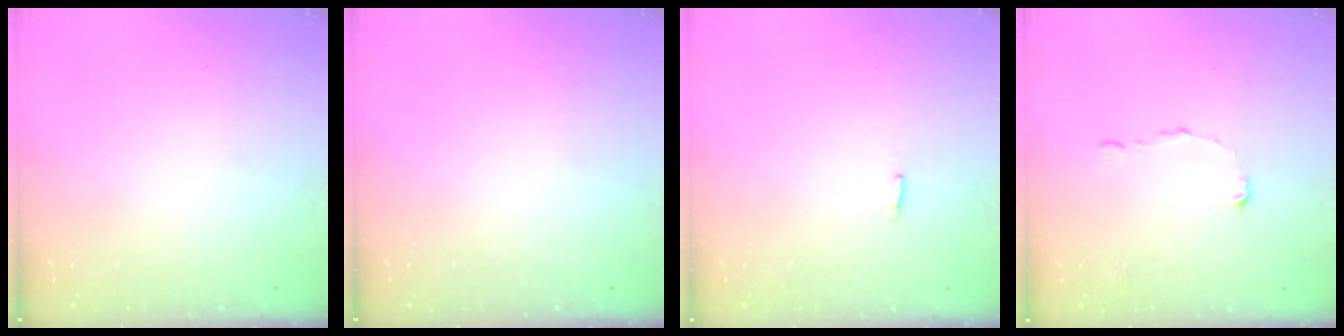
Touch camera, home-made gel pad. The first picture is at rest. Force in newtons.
{"total": 0.0}
{"total": 2.2, "press": 2.1, "slide": 0.5}
{"total": 6.9, "press": 6.9, "slide": 0.5}